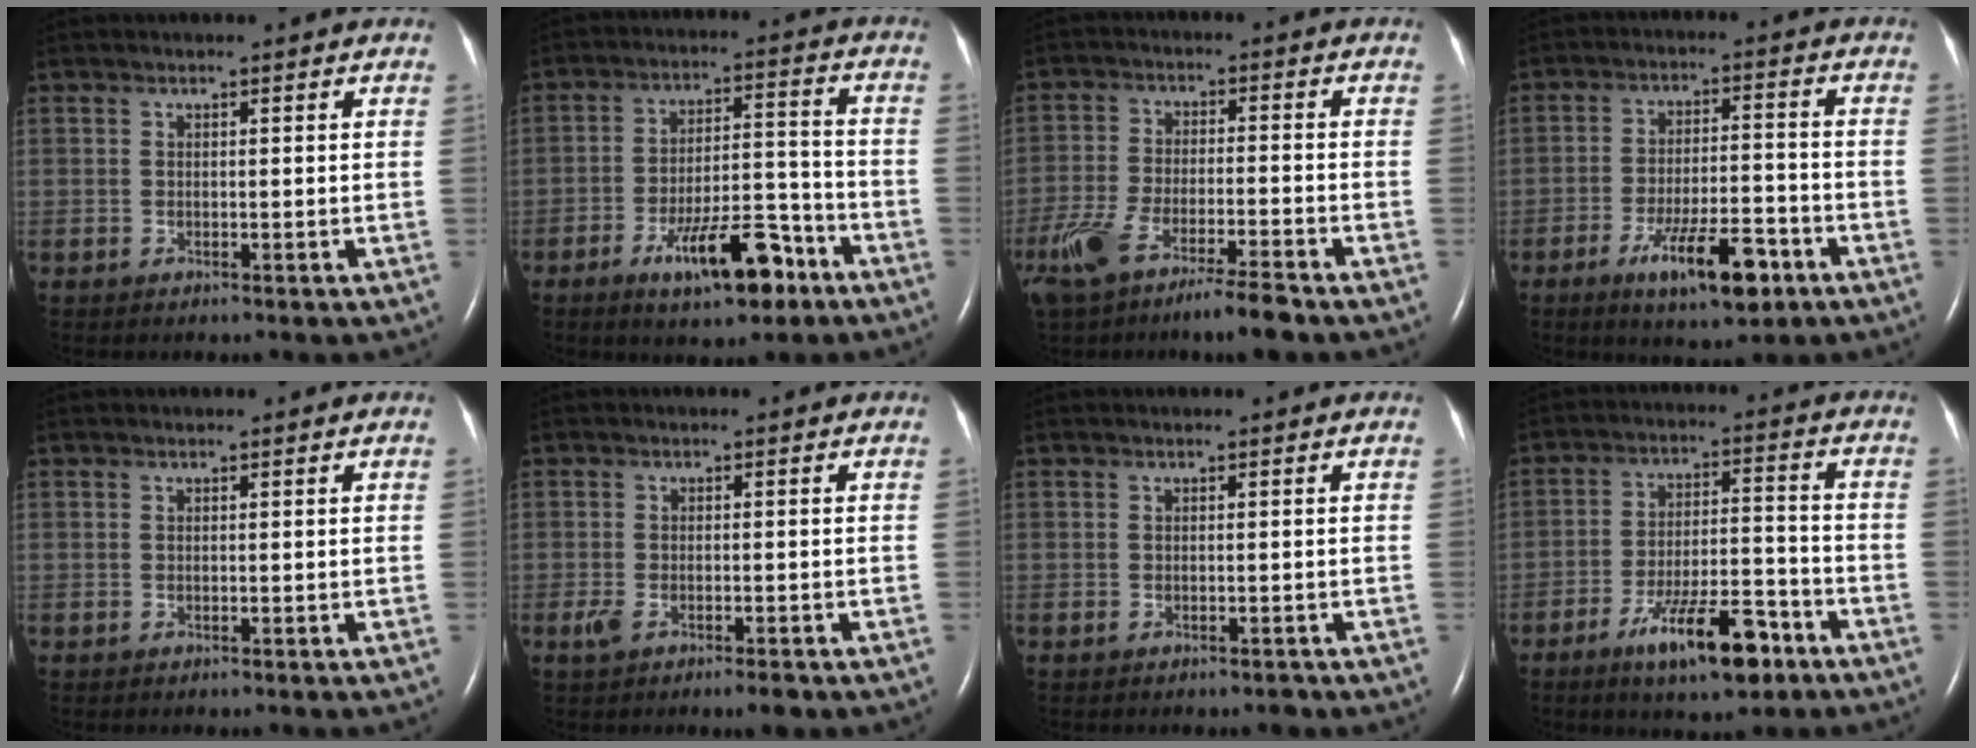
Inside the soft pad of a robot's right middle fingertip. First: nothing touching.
{"total": 11.4, "force": [-6.8, 3.4, 8.5], "torque": [-0.140, 0.009, -0.105]}
{"total": 10.6, "force": [-7.6, 1.2, 7.3], "torque": [-0.143, -0.018, -0.135]}
{"total": 10.3, "force": [-5.8, 2.5, 8.2], "torque": [-0.143, -0.007, -0.089]}
{"total": 0.0}
{"total": 3.7, "force": [-2.1, 1.1, 2.8], "torque": [-0.058, -0.005, -0.033]}
{"total": 0.9, "force": [-0.6, 0.4, 0.4], "torque": [-0.008, -0.001, -0.006]}
{"total": 11.8, "force": [-7.3, 2.9, 8.9], "torque": [-0.151, -0.001, -0.116]}